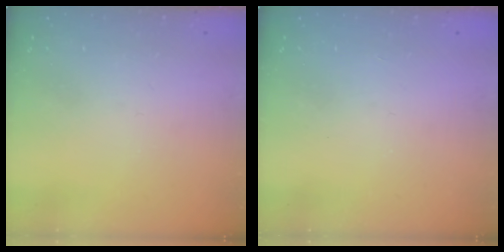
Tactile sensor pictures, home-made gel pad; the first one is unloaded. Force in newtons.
{"total": 1.1, "press": 1.0, "slide": 0.4}